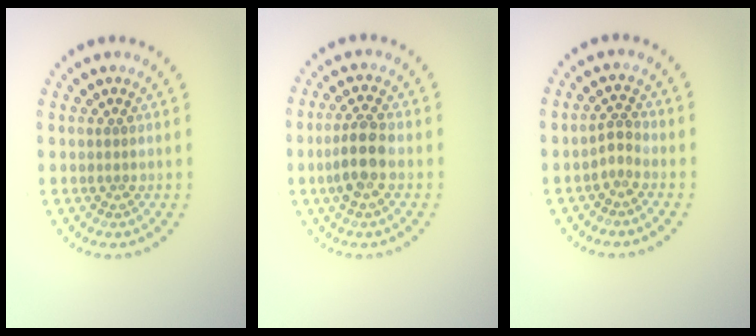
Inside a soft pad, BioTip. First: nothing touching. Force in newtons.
{"total": 3.6, "press": 3.4, "slide": 1.1}
{"total": 1.3, "press": 0.9, "slide": 0.9}